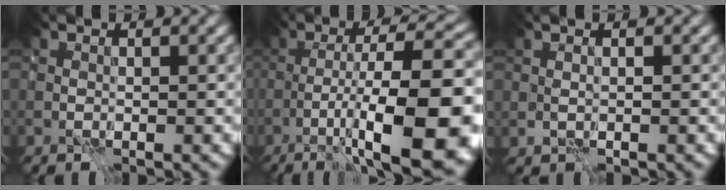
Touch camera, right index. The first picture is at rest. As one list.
[{"total": 15.1, "force": [-4.0, 4.0, 14.0], "torque": [-0.194, 0.013, -0.056]}, {"total": 0.8, "force": [0.5, 0.3, 0.6], "torque": [-0.007, -0.009, 0.004]}]